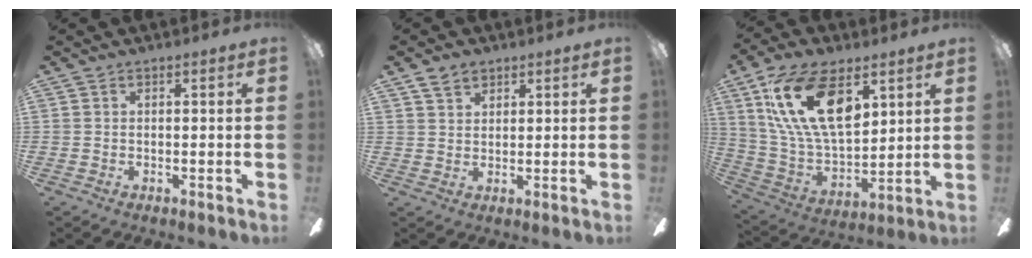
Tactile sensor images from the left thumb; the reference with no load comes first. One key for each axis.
{"total": 4.5, "fx": 3.2, "fy": 2.8, "fz": 1.6, "tx": -0.032, "ty": -0.002, "tz": 0.060}
{"total": 21.6, "fx": 10.2, "fy": 11.2, "fz": 15.3, "tx": -0.312, "ty": -0.034, "tz": 0.179}